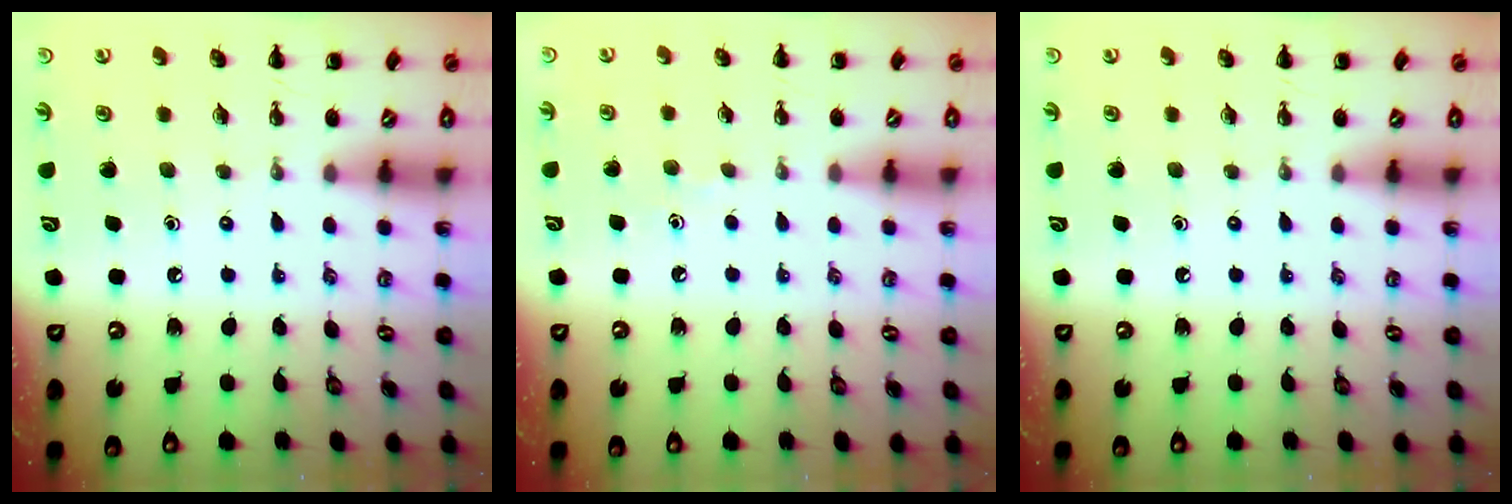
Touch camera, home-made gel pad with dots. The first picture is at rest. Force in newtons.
{"total": 3.1, "press": 2.9, "slide": 1.1}
{"total": 0.0}